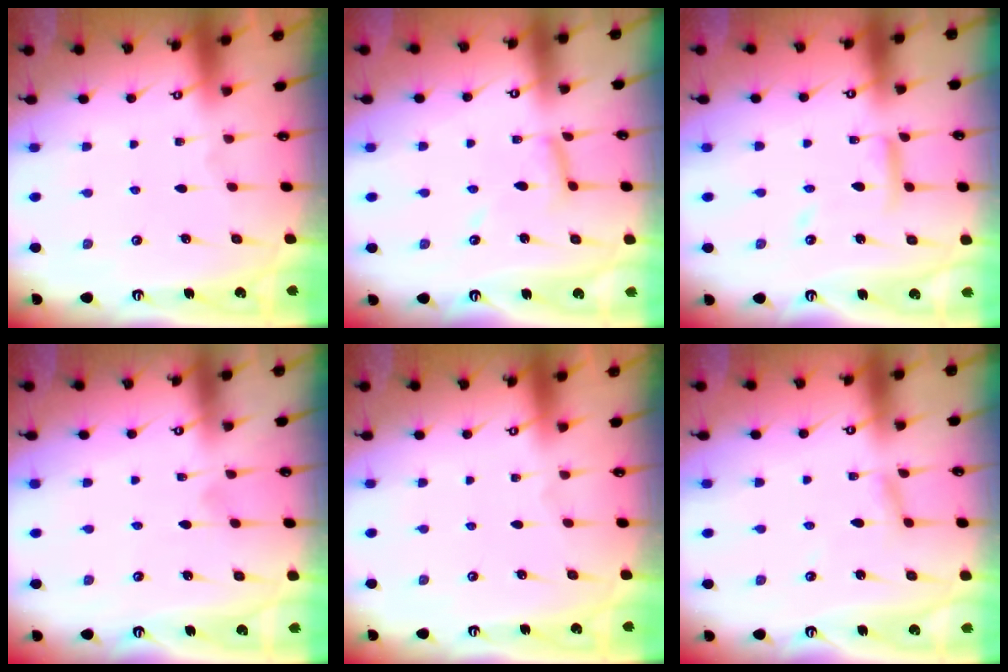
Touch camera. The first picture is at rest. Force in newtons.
{"total": 8.2, "press": 8.2, "slide": 0.4}
{"total": 10.2, "press": 10.2, "slide": 0.8}
{"total": 3.8, "press": 3.8, "slide": 0.4}
{"total": 0.0}
{"total": 2.9, "press": 2.9, "slide": 0.3}